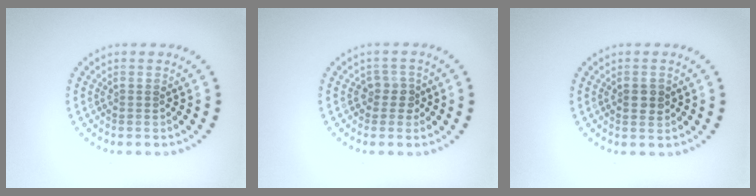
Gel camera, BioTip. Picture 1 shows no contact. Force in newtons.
{"total": 1.9, "press": 1.6, "slide": 1.1}
{"total": 1.5, "press": 1.5, "slide": 0.2}